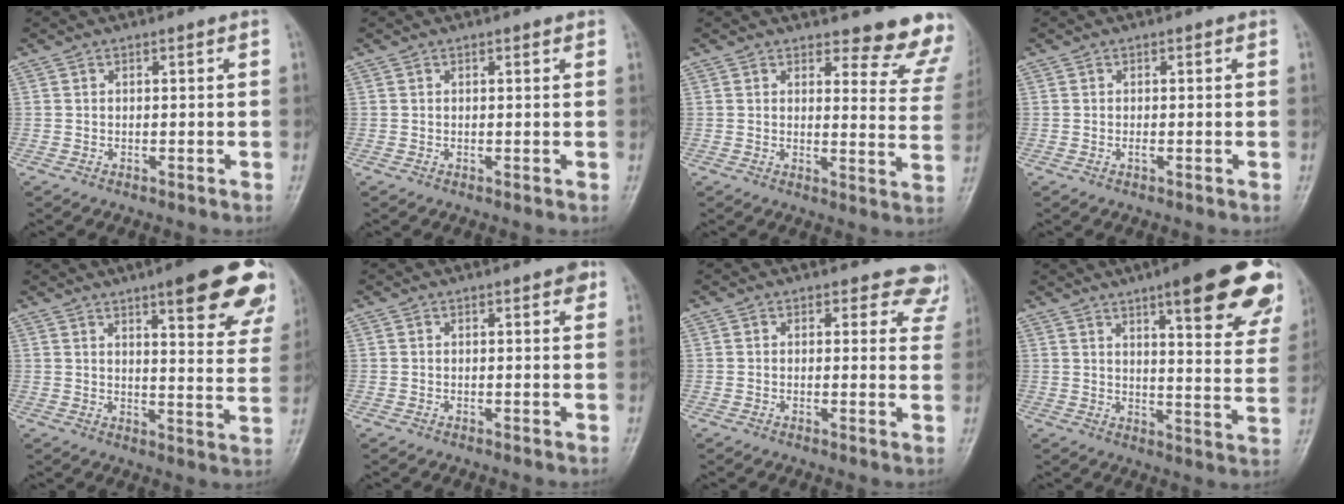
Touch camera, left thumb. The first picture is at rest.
{"total": 0.7, "force": [0.4, 0.4, 0.4], "torque": [-0.004, -0.002, 0.002]}
{"total": 12.4, "force": [11.8, 3.3, 2.1], "torque": [0.023, -0.112, 0.106]}
{"total": 0.8, "force": [-0.1, 0.4, 0.7], "torque": [-0.009, 0.000, -0.005]}
{"total": 19.2, "force": [11.4, 4.8, 14.8], "torque": [-0.153, -0.043, 0.136]}
{"total": 2.2, "force": [1.1, 0.9, 1.7], "torque": [-0.013, -0.001, 0.010]}
{"total": 6.7, "force": [5.5, 3.6, 0.7], "torque": [0.045, -0.022, 0.031]}
{"total": 22.5, "force": [13.1, 5.4, 17.4], "torque": [-0.192, -0.044, 0.161]}